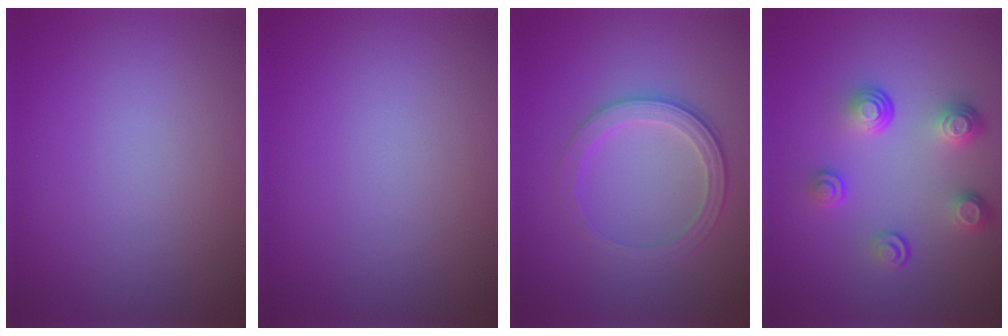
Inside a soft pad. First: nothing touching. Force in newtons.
{"total": 0.0}
{"total": 2.8, "press": 2.6, "slide": 1.1}
{"total": 4.0, "press": 2.8, "slide": 2.8}